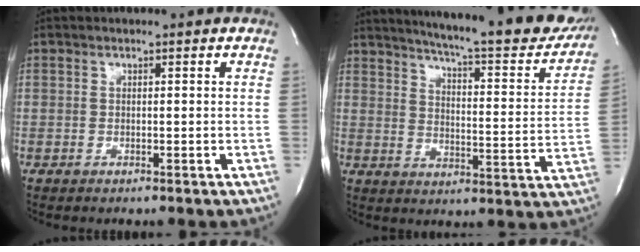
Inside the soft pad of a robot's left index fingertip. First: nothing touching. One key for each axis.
{"total": 26.3, "fx": 23.0, "fy": 3.4, "fz": 12.4, "tx": -0.184, "ty": -0.067, "tz": 0.280}